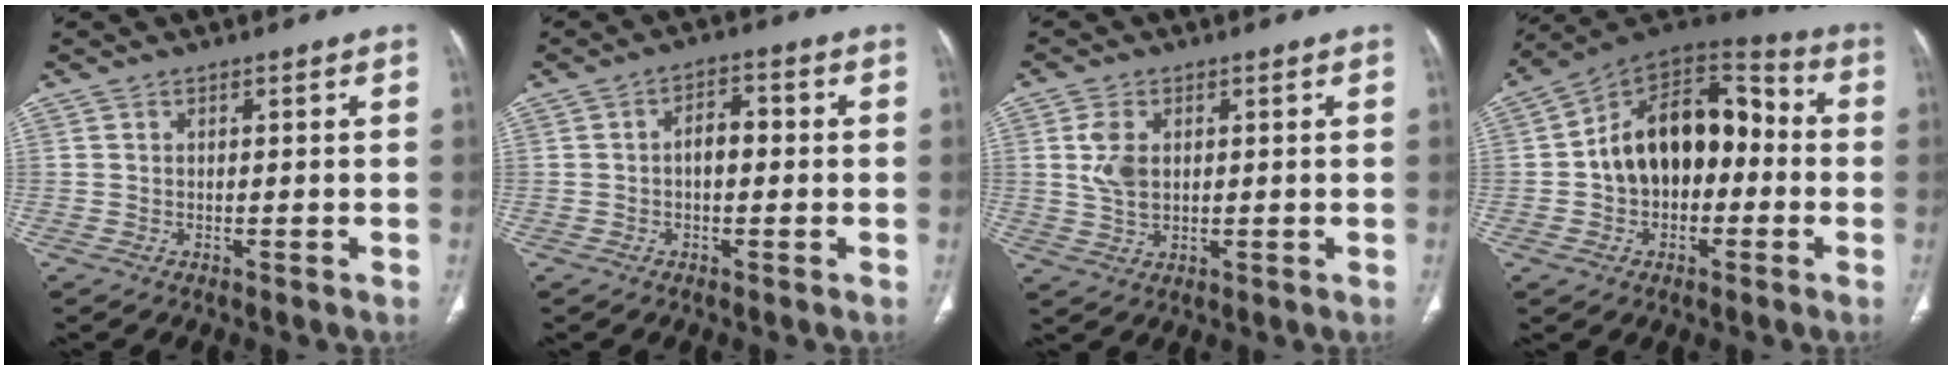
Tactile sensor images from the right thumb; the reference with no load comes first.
{"total": 4.4, "force": [-0.2, 2.5, 3.6], "torque": [-0.047, 0.017, -0.010]}
{"total": 5.4, "force": [1.1, 3.5, 4.1], "torque": [-0.081, -0.002, 0.025]}
{"total": 17.9, "force": [-0.4, 12.2, 13.1], "torque": [-0.159, 0.048, -0.015]}